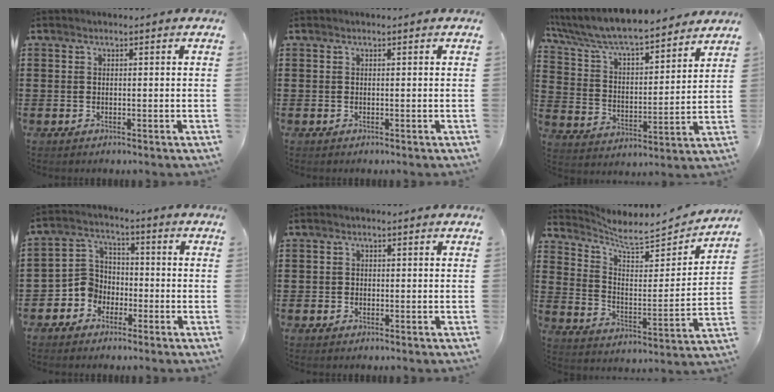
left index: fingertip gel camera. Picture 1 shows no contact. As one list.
[{"total": 0.0}, {"total": 7.4, "force": [6.9, 0.9, 2.6], "torque": [-0.082, -0.045, 0.115]}, {"total": 5.4, "force": [-2.6, 4.6, 1.2], "torque": [-0.057, 0.006, -0.059]}, {"total": 0.6, "force": [-0.1, 0.6, 0.1], "torque": [-0.004, 0.003, -0.003]}, {"total": 5.9, "force": [5.5, 0.9, 1.9], "torque": [-0.067, -0.044, 0.089]}]